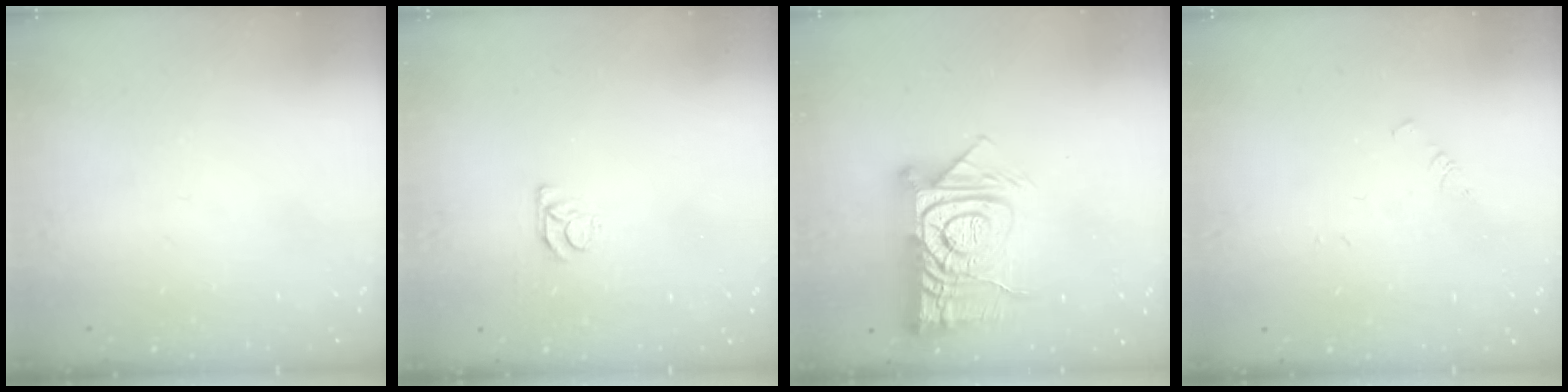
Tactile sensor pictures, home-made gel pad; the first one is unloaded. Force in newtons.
{"total": 4.6, "press": 4.6, "slide": 0.3}
{"total": 16.8, "press": 16.8, "slide": 1.7}
{"total": 1.0, "press": 0.9, "slide": 0.2}